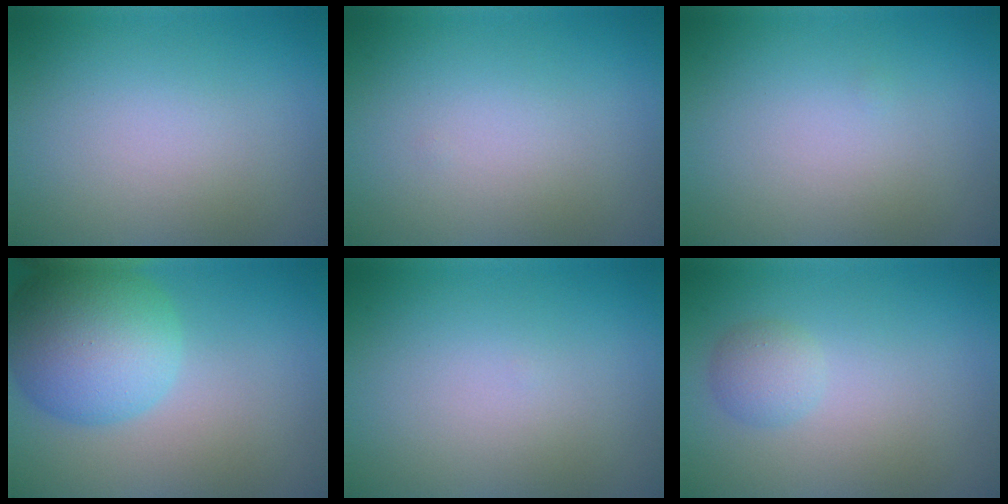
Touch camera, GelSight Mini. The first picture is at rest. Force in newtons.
{"total": 0.0}
{"total": 0.0}
{"total": 8.8, "press": 8.8, "slide": 0.3}
{"total": 0.0}
{"total": 1.7, "press": 1.7, "slide": 0.0}